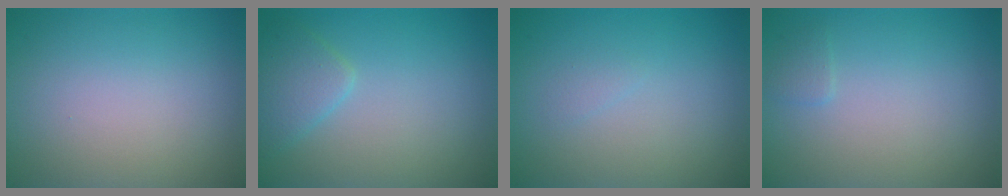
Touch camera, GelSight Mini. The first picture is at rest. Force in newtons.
{"total": 2.4, "press": 2.4, "slide": 0.1}
{"total": 0.5, "press": 0.5, "slide": 0.0}
{"total": 0.7, "press": 0.7, "slide": 0.1}